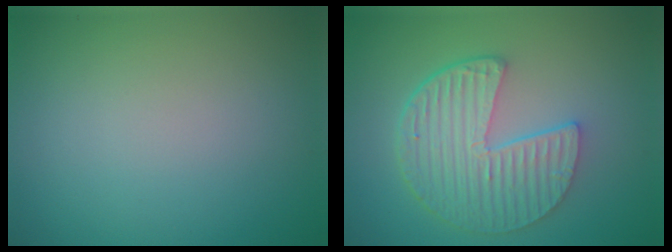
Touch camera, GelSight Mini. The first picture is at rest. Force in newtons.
{"total": 6.1, "press": 4.4, "slide": 4.2}